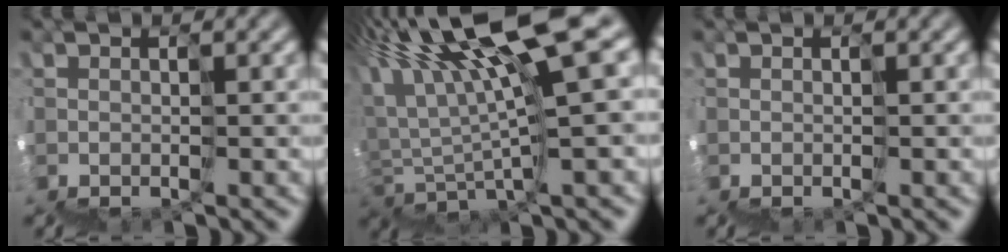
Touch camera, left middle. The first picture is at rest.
{"total": 9.8, "force": [6.8, -0.2, 7.1], "torque": [-0.133, 0.043, 0.119]}
{"total": 0.0}